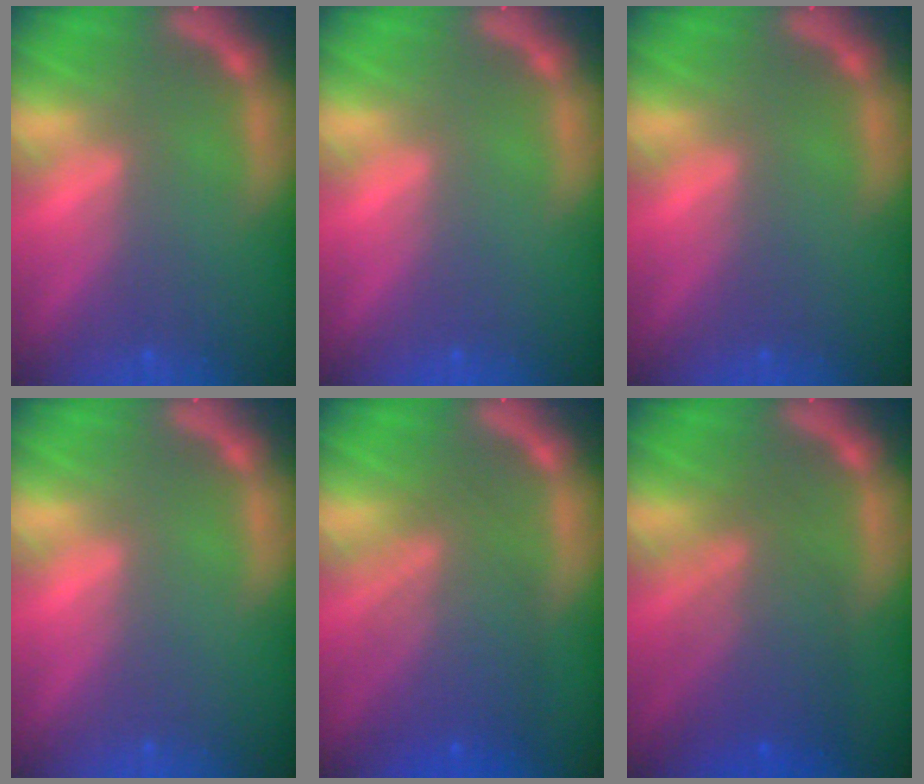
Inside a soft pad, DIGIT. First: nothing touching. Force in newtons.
{"total": 0.0}
{"total": 0.0}
{"total": 0.0}
{"total": 7.1}
{"total": 6.6}